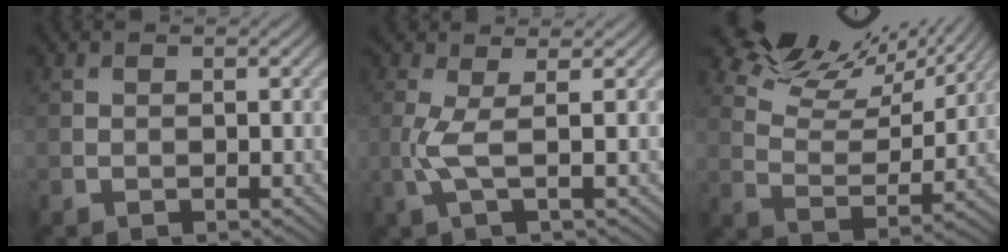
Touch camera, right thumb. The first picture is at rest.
{"total": 2.9, "force": [0.0, 0.0, 2.9], "torque": [-0.081, 0.006, -0.004]}
{"total": 12.8, "force": [10.1, 4.4, 6.4], "torque": [-0.136, 0.002, 0.158]}